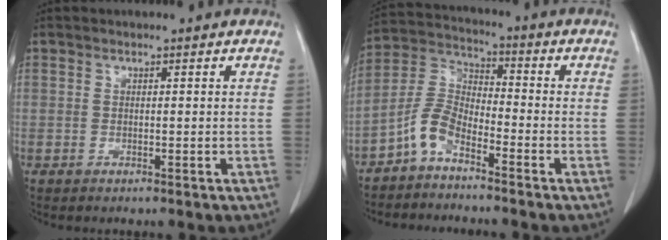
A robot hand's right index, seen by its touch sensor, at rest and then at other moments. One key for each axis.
{"total": 6.1, "fx": -4.3, "fy": 2.3, "fz": 3.7, "tx": -0.089, "ty": 0.013, "tz": -0.096}